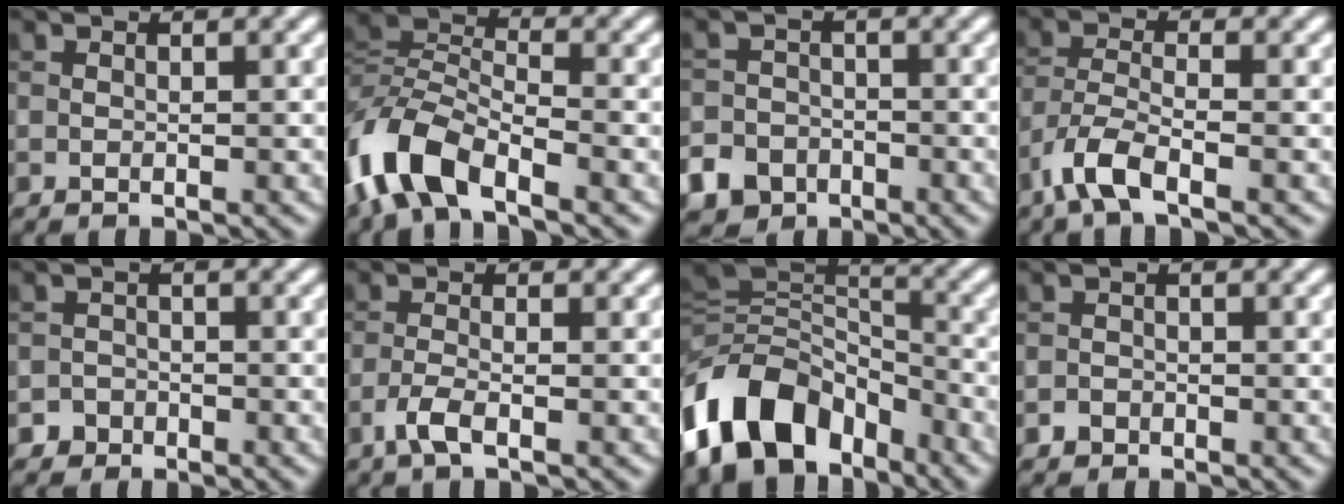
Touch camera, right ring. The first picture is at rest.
{"total": 8.1, "force": [-4.7, 4.0, 5.4], "torque": [-0.109, 0.002, -0.106]}
{"total": 6.9, "force": [-4.5, 5.1, 1.4], "torque": [-0.016, -0.020, -0.088]}
{"total": 4.7, "force": [-3.1, 1.4, 3.3], "torque": [-0.075, -0.007, -0.073]}
{"total": 1.6, "force": [-1.1, 1.1, -0.1], "torque": [0.011, 0.008, -0.022]}
{"total": 2.3, "force": [-1.3, 0.6, 1.8], "torque": [-0.043, 0.000, -0.035]}
{"total": 11.7, "force": [-6.2, 7.5, 6.6], "torque": [-0.120, 0.014, -0.128]}
{"total": 1.1, "force": [-0.8, 0.8, 0.1], "torque": [0.004, 0.003, -0.015]}